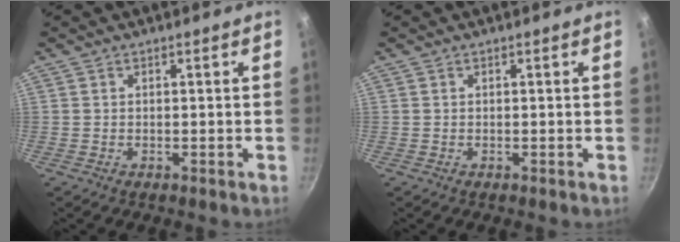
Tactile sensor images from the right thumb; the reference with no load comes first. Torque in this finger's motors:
{"motor_torque": [0.02, -0.02, 0.00, 0.00, 0.00]}